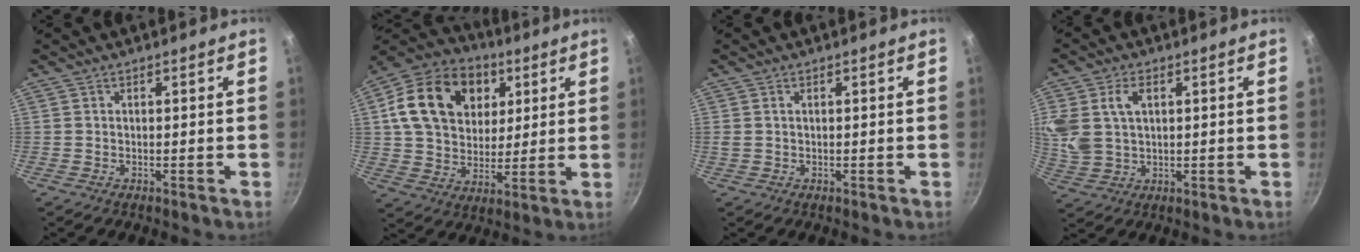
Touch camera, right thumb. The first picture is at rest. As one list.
[{"total": 20.6, "force": [6.3, 15.5, 12.0], "torque": [-0.187, 0.005, 0.101]}, {"total": 0.8, "force": [0.2, 0.5, 0.6], "torque": [-0.011, 0.002, 0.005]}, {"total": 11.0, "force": [3.1, 7.7, 7.3], "torque": [-0.149, -0.001, 0.064]}]